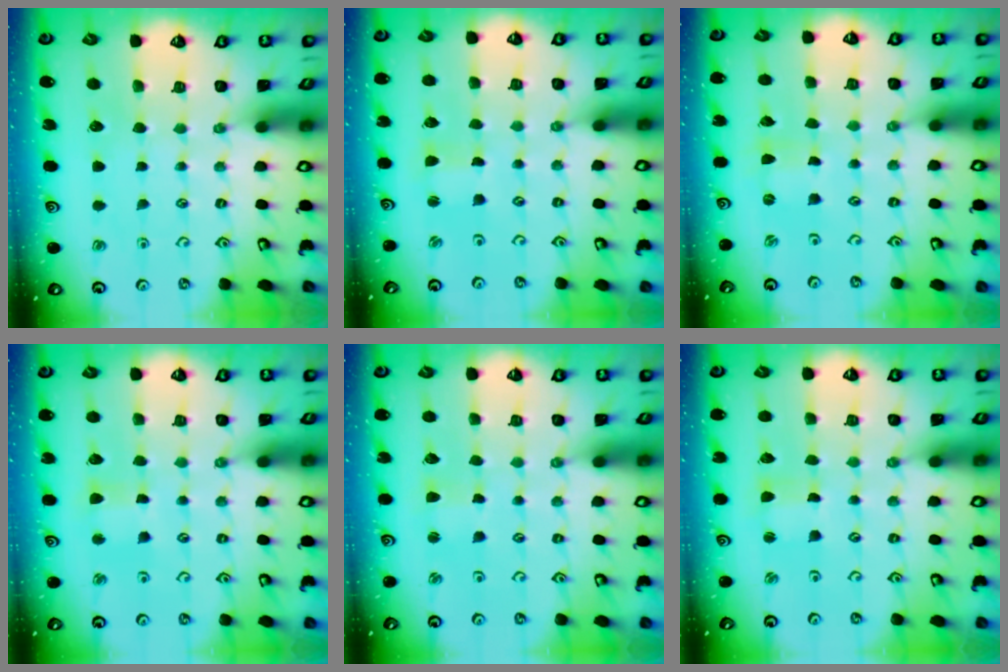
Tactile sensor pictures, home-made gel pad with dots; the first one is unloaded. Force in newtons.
{"total": 1.1, "press": 1.0, "slide": 0.3}
{"total": 0.6, "press": 0.6, "slide": 0.1}
{"total": 3.7, "press": 3.7, "slide": 0.4}
{"total": 2.1, "press": 2.1, "slide": 0.3}
{"total": 2.1, "press": 2.1, "slide": 0.3}